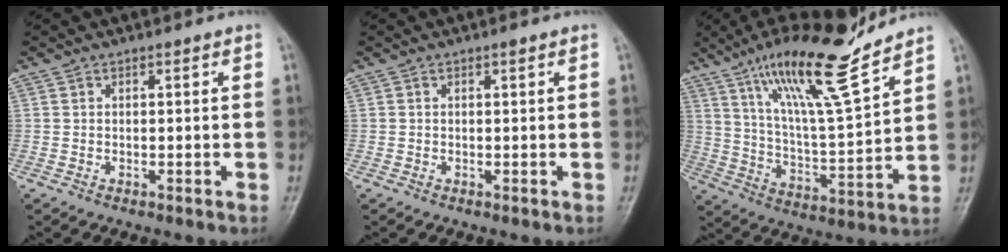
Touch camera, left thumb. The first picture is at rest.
{"total": 0.6, "force": [0.4, 0.1, 0.4], "torque": [-0.006, -0.003, 0.007]}
{"total": 18.5, "force": [13.4, 2.5, 12.4], "torque": [-0.195, -0.073, 0.237]}